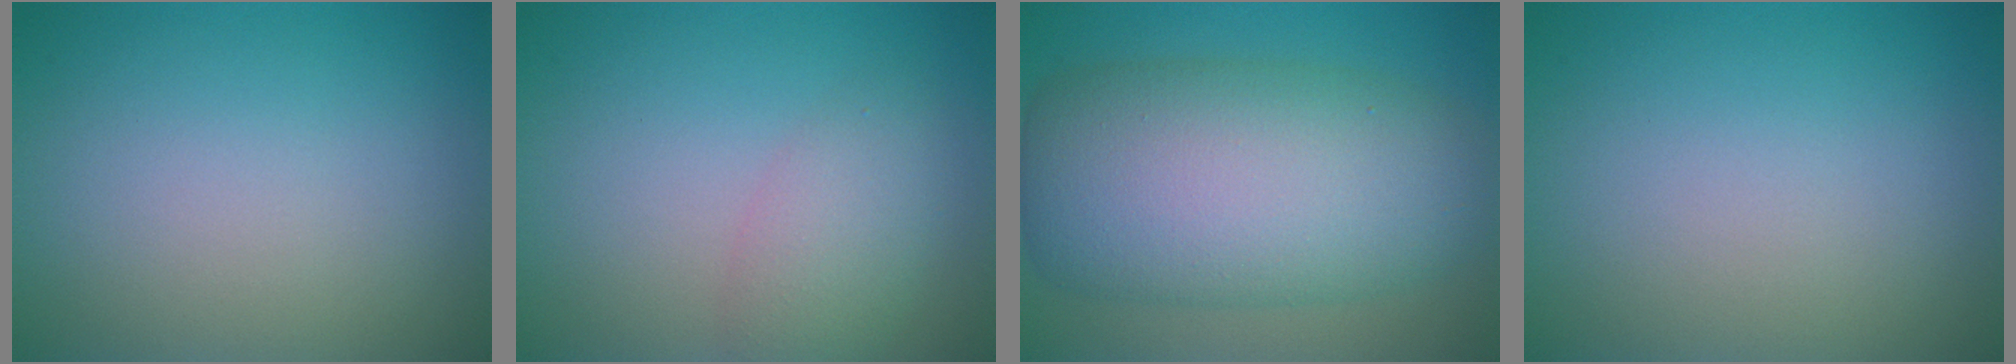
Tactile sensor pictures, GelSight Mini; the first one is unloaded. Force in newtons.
{"total": 2.9, "press": 2.9, "slide": 0.1}
{"total": 12.3, "press": 12.3, "slide": 0.1}
{"total": 0.0}